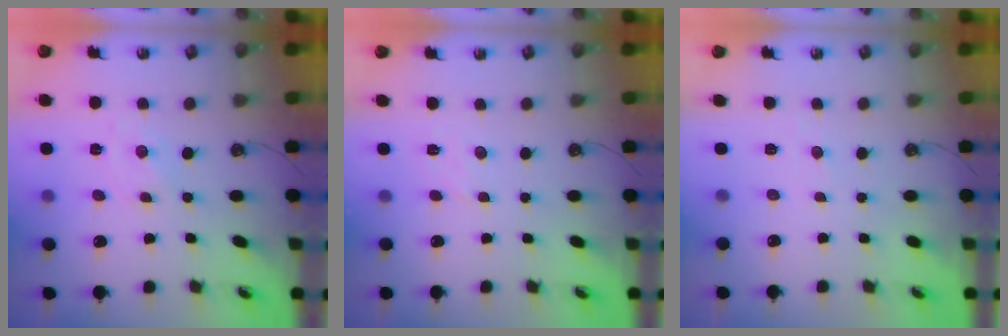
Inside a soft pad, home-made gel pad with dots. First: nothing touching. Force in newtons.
{"total": 2.1, "press": 2.1, "slide": 0.4}
{"total": 2.9, "press": 2.9, "slide": 0.3}